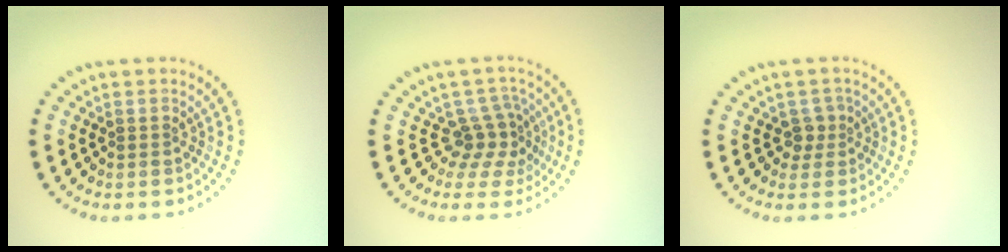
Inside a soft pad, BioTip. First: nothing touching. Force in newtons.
{"total": 3.0, "press": 2.0, "slide": 2.2}
{"total": 1.5, "press": 1.0, "slide": 1.1}